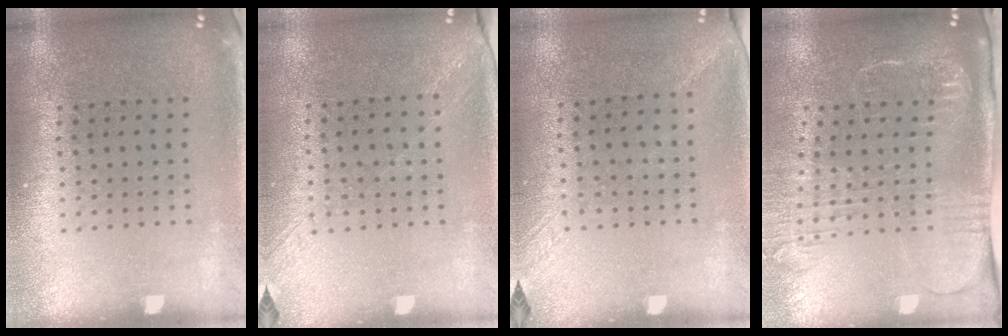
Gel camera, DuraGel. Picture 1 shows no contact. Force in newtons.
{"total": 1.3, "press": 1.1, "slide": 0.7}
{"total": 1.2, "press": 0.9, "slide": 0.9}
{"total": 2.7, "press": 2.1, "slide": 1.7}